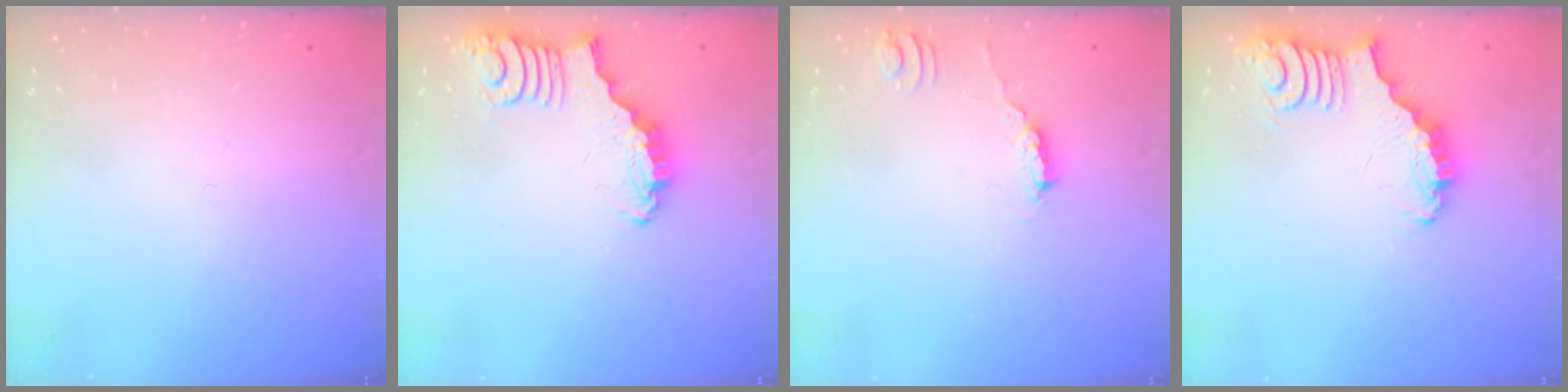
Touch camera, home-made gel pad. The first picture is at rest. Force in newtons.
{"total": 3.0, "press": 2.9, "slide": 0.3}
{"total": 2.9, "press": 2.8, "slide": 0.4}
{"total": 3.5, "press": 3.4, "slide": 0.5}